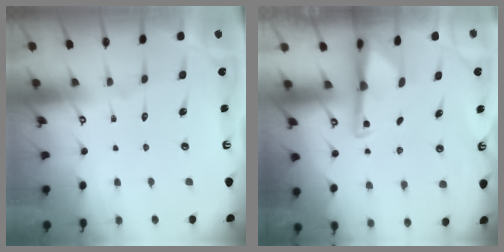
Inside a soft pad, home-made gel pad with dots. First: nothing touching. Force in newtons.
{"total": 2.8, "press": 2.7, "slide": 0.7}